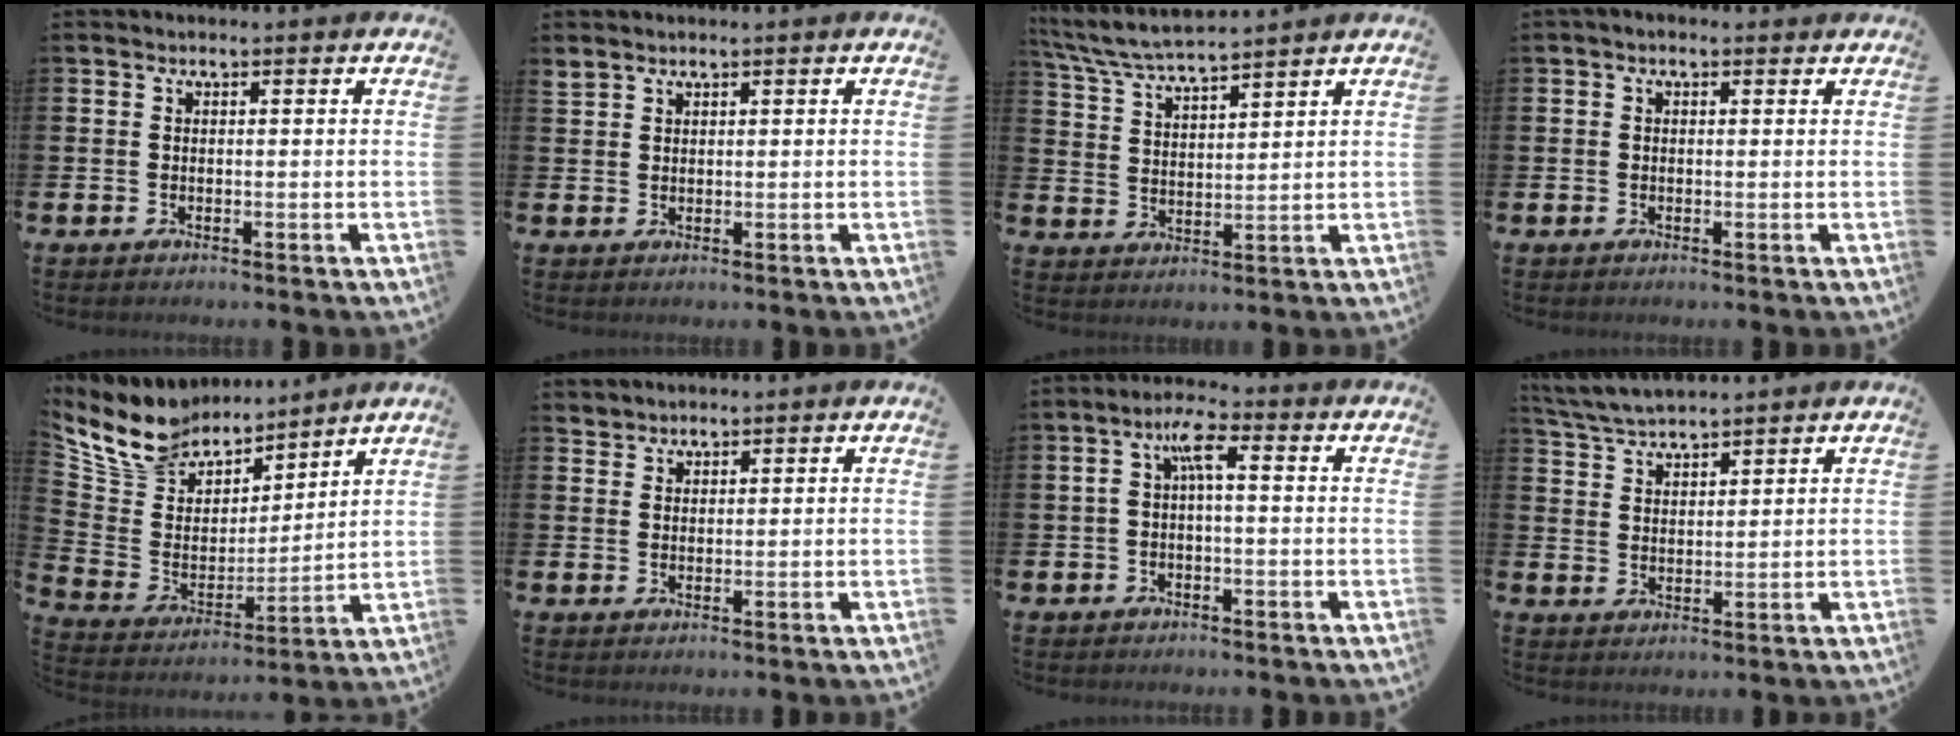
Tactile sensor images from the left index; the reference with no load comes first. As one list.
[{"total": 1.5, "force": [1.4, 0.4, 0.1], "torque": [0.005, -0.002, 0.025]}, {"total": 6.1, "force": [5.8, 0.3, 1.8], "torque": [-0.052, -0.029, 0.103]}, {"total": 0.7, "force": [0.0, 0.5, 0.5], "torque": [0.000, 0.003, -0.003]}, {"total": 10.1, "force": [9.2, 4.0, 0.7], "torque": [-0.073, -0.071, 0.170]}, {"total": 2.1, "force": [2.0, 0.4, -0.5], "torque": [0.012, -0.008, 0.037]}, {"total": 4.8, "force": [0.5, 1.7, 4.5], "torque": [-0.086, 0.014, 0.003]}, {"total": 4.6, "force": [4.6, 0.4, 0.7], "torque": [-0.028, -0.020, 0.082]}]